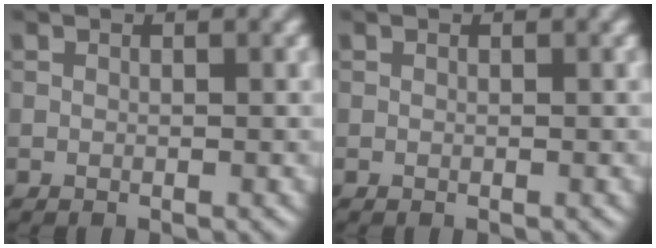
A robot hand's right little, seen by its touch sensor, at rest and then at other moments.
{"total": 0.0}